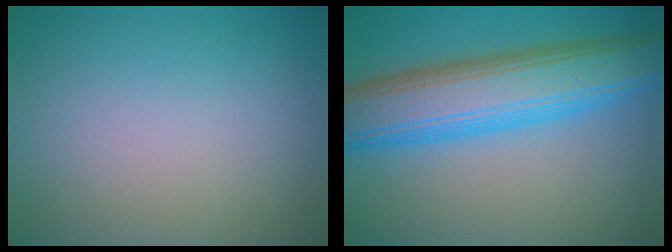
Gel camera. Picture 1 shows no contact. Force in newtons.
{"total": 9.5, "press": 9.5, "slide": 0.2}